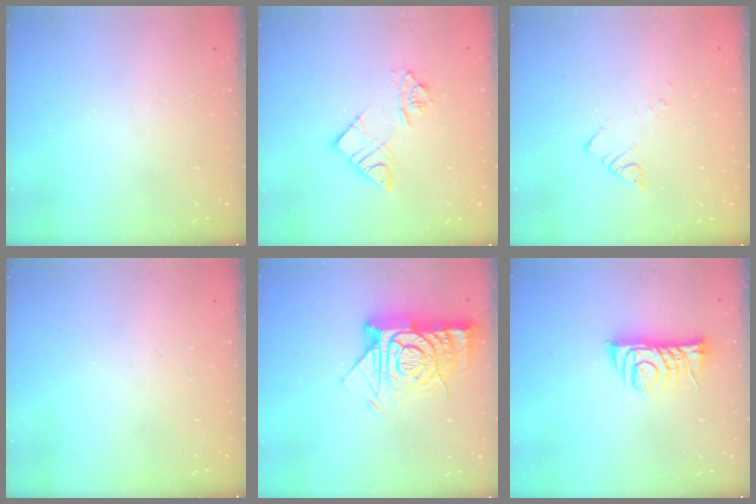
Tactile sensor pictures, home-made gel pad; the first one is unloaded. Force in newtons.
{"total": 10.3, "press": 10.2, "slide": 1.0}
{"total": 2.4, "press": 2.4, "slide": 0.1}
{"total": 0.0}
{"total": 16.6, "press": 16.5, "slide": 1.8}
{"total": 7.9, "press": 7.9, "slide": 0.6}